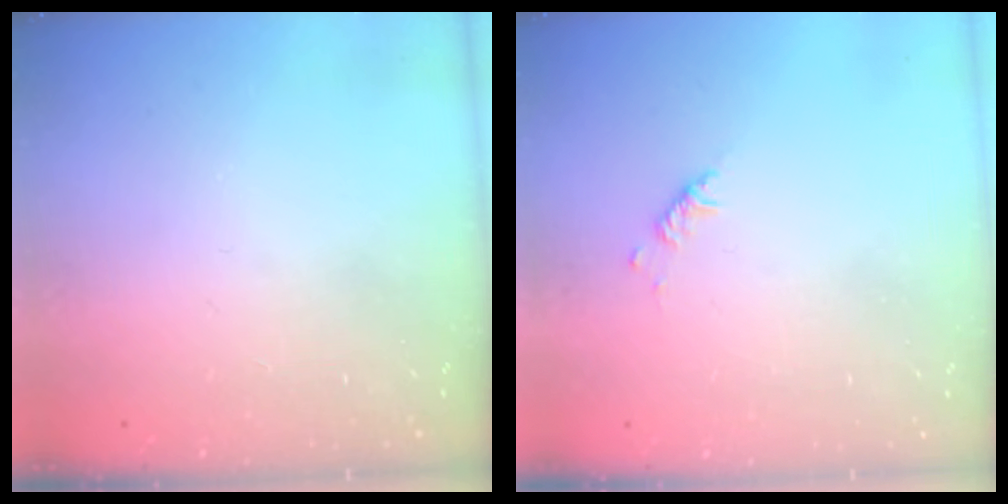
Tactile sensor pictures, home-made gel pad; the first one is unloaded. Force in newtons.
{"total": 2.9, "press": 2.9, "slide": 0.6}